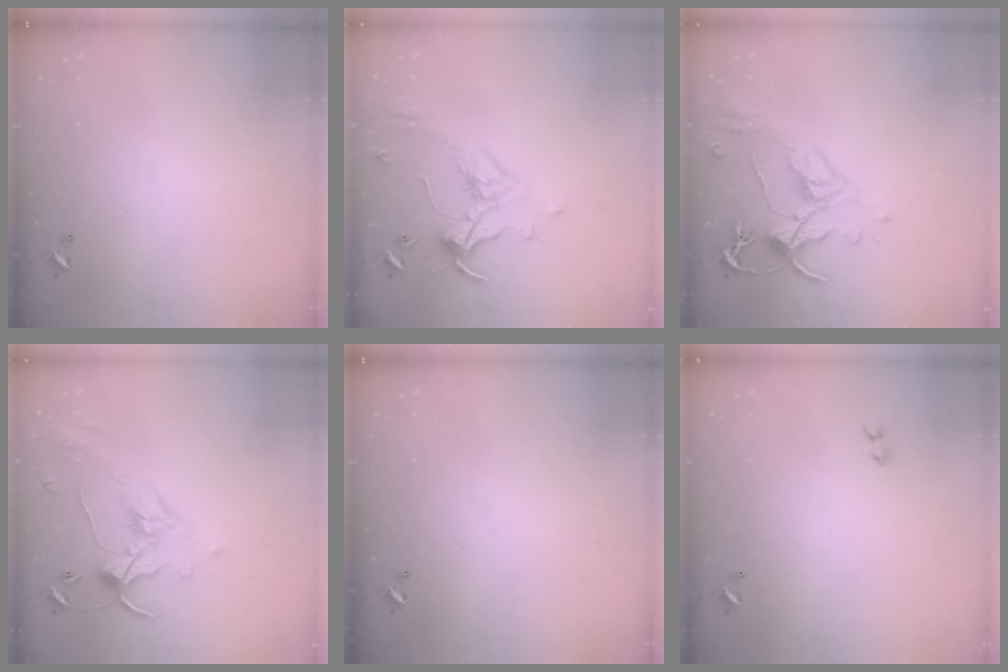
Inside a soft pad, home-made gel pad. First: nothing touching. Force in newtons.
{"total": 0.9, "press": 0.5, "slide": 0.7}
{"total": 2.6, "press": 2.2, "slide": 1.3}
{"total": 1.1, "press": 0.4, "slide": 1.0}
{"total": 0.0}
{"total": 2.0, "press": 1.7, "slide": 1.0}